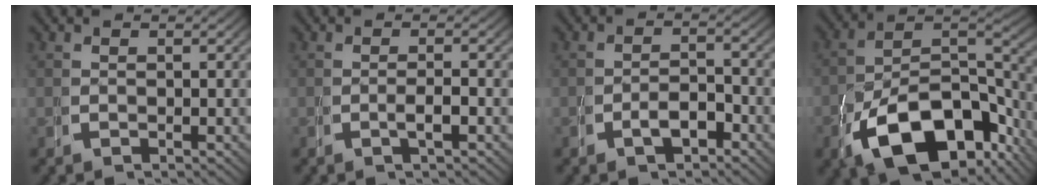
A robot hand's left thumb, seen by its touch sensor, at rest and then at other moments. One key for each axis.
{"total": 1.7, "fx": -0.7, "fy": 0.4, "fz": 1.5, "tx": -0.028, "ty": 0.003, "tz": -0.015}
{"total": 2.8, "fx": -1.7, "fy": 1.3, "fz": 1.8, "tx": -0.026, "ty": -0.004, "tz": -0.030}
{"total": 14.7, "fx": -5.1, "fy": 8.9, "fz": 10.5, "tx": -0.197, "ty": -0.051, "tz": -0.060}